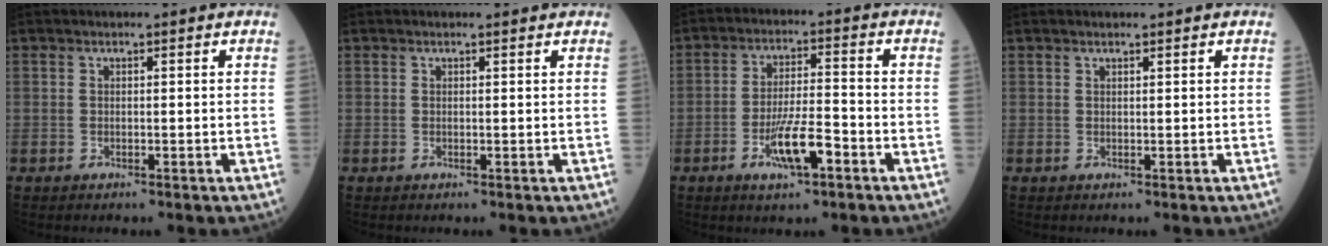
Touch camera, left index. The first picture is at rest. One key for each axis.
{"total": 0.8, "fx": 0.8, "fy": 0.2, "fz": 0.0, "tx": -0.009, "ty": 0.001, "tz": 0.012}
{"total": 7.3, "fx": -3.6, "fy": 1.5, "fz": 6.1, "tx": -0.121, "ty": -0.007, "tz": -0.063}
{"total": 0.9, "fx": 0.8, "fy": 0.2, "fz": 0.3, "tx": -0.010, "ty": 0.005, "tz": 0.015}